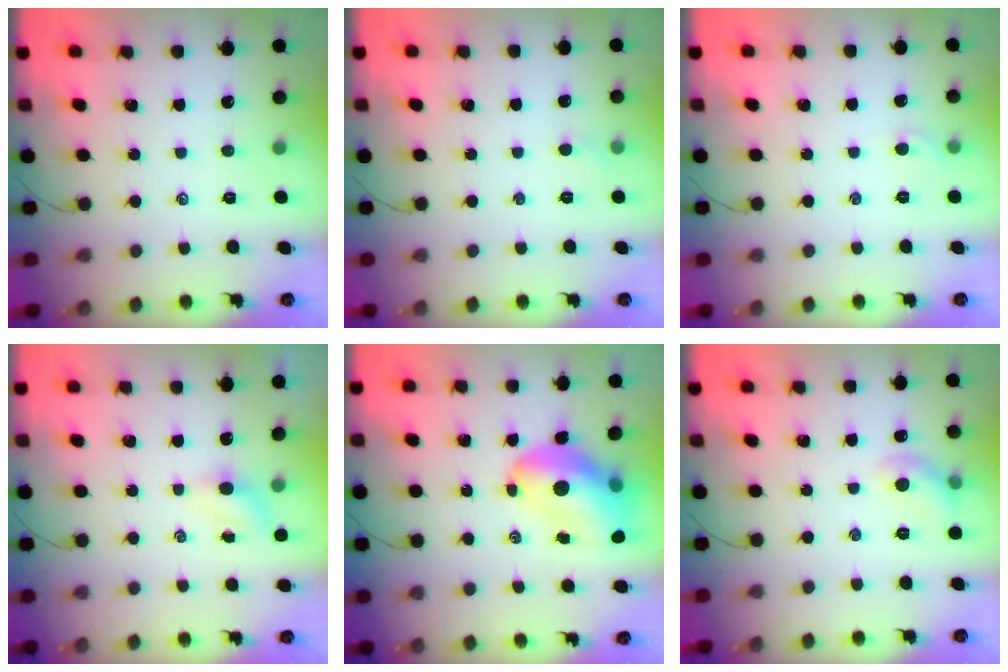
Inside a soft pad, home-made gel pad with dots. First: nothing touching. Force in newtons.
{"total": 2.7, "press": 2.5, "slide": 0.9}
{"total": 2.7, "press": 2.5, "slide": 0.9}
{"total": 3.5, "press": 3.3, "slide": 1.0}
{"total": 13.8, "press": 13.3, "slide": 3.8}
{"total": 6.0, "press": 5.9, "slide": 1.2}